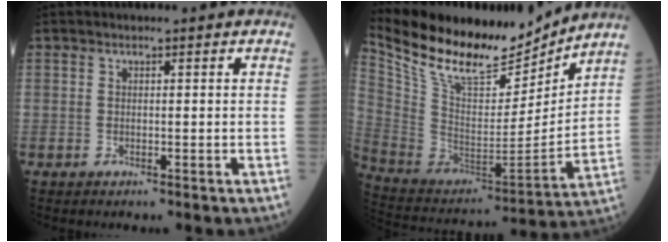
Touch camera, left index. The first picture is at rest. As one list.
[{"total": 21.5, "force": [18.4, 4.8, 10.0], "torque": [-0.193, -0.020, 0.321]}]